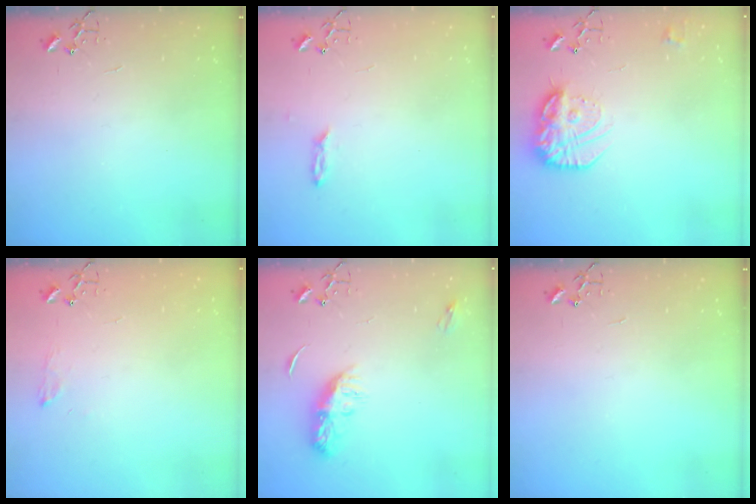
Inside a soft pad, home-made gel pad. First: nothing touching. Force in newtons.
{"total": 2.3, "press": 2.2, "slide": 0.4}
{"total": 17.4, "press": 17.3, "slide": 1.2}
{"total": 6.3, "press": 6.2, "slide": 0.8}
{"total": 8.3, "press": 8.3, "slide": 0.4}
{"total": 0.0}